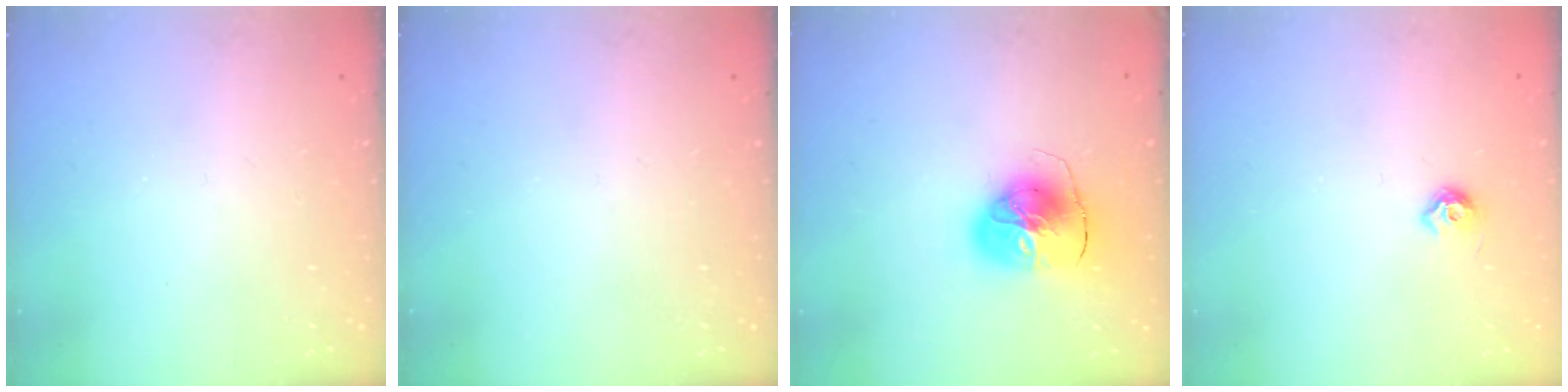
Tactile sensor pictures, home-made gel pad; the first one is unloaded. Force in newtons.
{"total": 0.0}
{"total": 11.3, "press": 11.2, "slide": 1.4}
{"total": 6.1, "press": 6.0, "slide": 0.9}